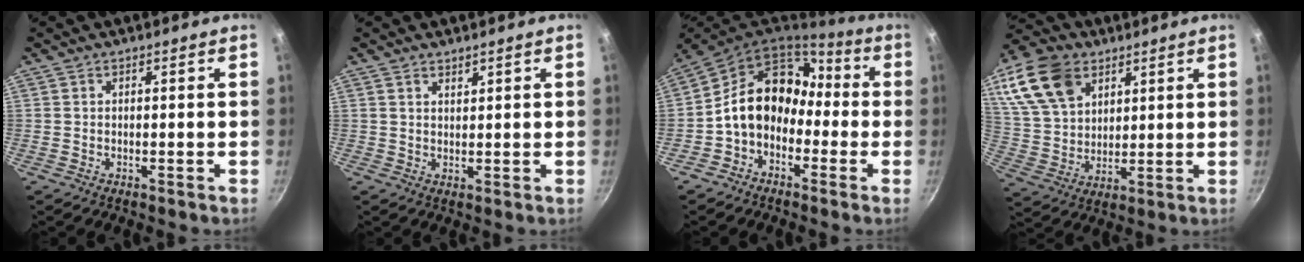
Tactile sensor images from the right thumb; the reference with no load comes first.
{"total": 1.6, "force": [1.3, 0.7, 0.6], "torque": [-0.005, -0.006, 0.023]}
{"total": 13.6, "force": [-2.3, 10.8, 8.0], "torque": [-0.094, 0.063, -0.056]}
{"total": 16.8, "force": [8.3, 11.3, 9.2], "torque": [-0.168, -0.015, 0.164]}